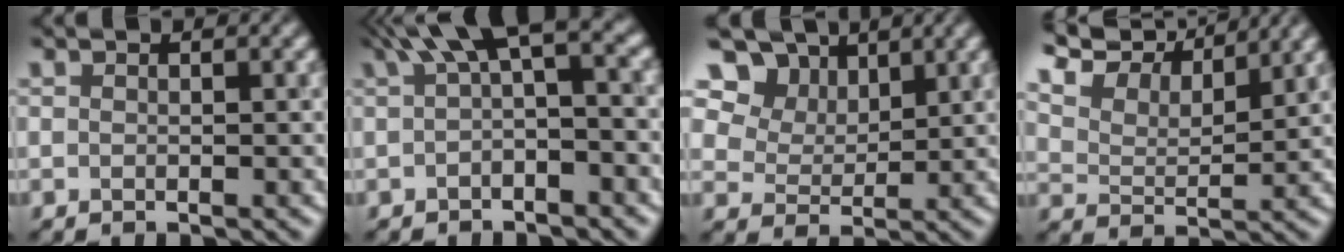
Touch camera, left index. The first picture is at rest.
{"total": 5.0, "force": [1.6, 1.3, 4.5], "torque": [-0.053, 0.021, 0.018]}
{"total": 11.3, "force": [7.1, 7.3, 4.9], "torque": [-0.110, 0.021, 0.124]}
{"total": 8.9, "force": [7.6, 2.7, 3.7], "torque": [-0.088, 0.019, 0.121]}